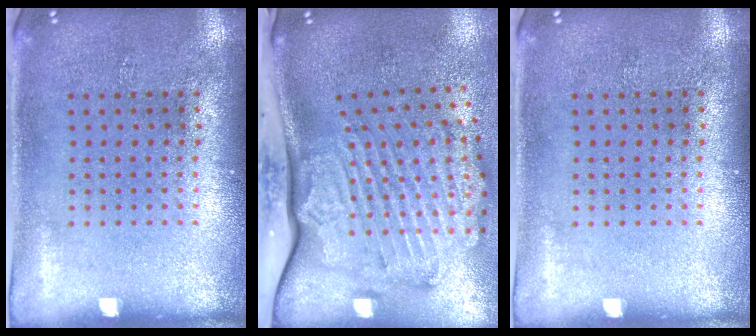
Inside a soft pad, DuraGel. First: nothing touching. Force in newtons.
{"total": 3.5, "press": 2.4, "slide": 2.5}
{"total": 0.0}